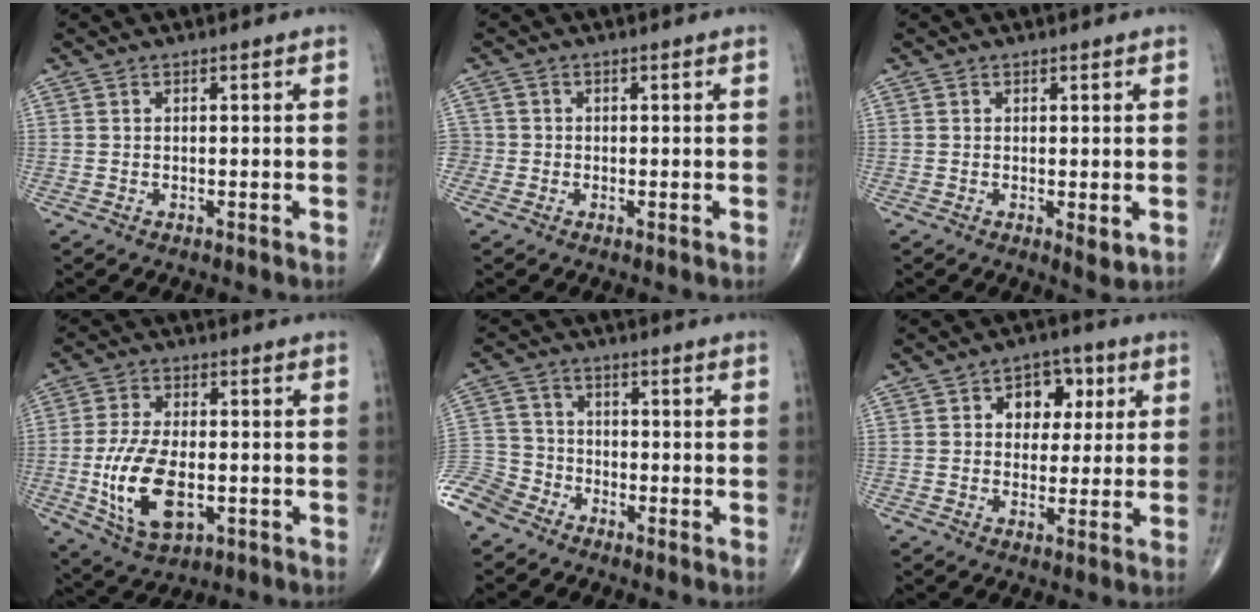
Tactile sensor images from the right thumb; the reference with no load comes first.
{"total": 2.4, "force": [-0.7, 2.2, 0.2], "torque": [0.008, 0.007, -0.020]}
{"total": 2.2, "force": [-0.1, 0.9, 2.0], "torque": [-0.030, -0.009, -0.002]}
{"total": 13.4, "force": [-2.8, 6.9, 11.1], "torque": [-0.216, -0.001, -0.042]}
{"total": 8.6, "force": [-6.3, 5.6, 2.0], "torque": [-0.042, 0.030, -0.134]}
{"total": 8.2, "force": [2.4, 6.0, 5.1], "torque": [-0.025, 0.001, 0.030]}